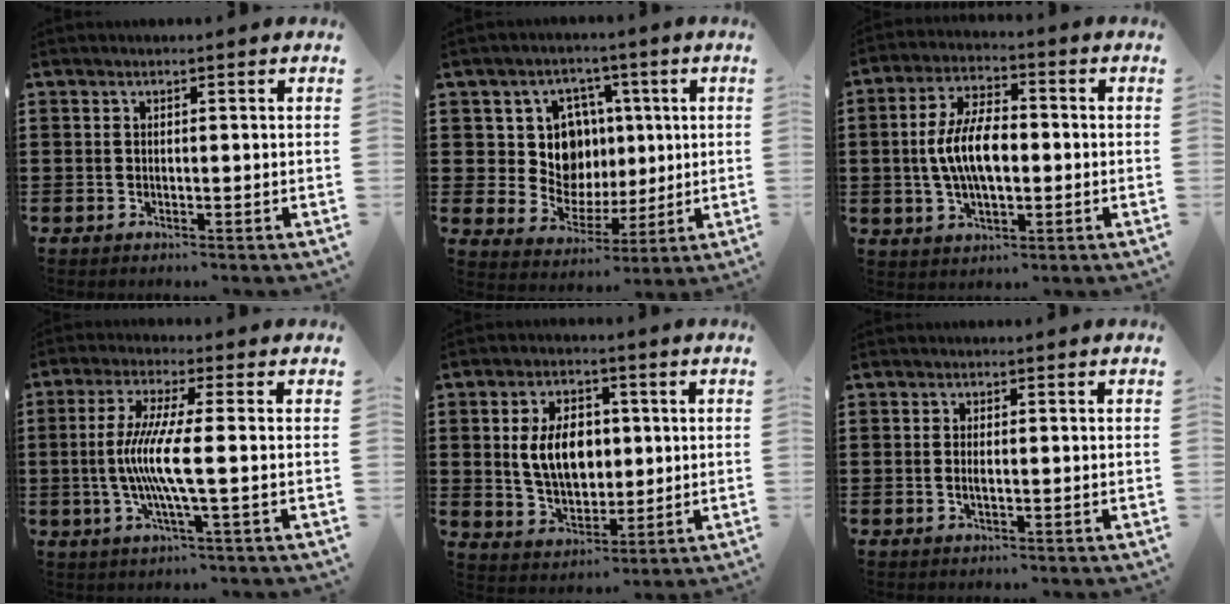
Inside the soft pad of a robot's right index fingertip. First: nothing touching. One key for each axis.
{"total": 9.7, "fx": 1.9, "fy": 8.6, "fz": 4.1, "tx": -0.095, "ty": 0.008, "tz": 0.042}
{"total": 8.9, "fx": -0.6, "fy": 4.1, "fz": 7.8, "tx": -0.169, "ty": 0.002, "tz": -0.016}
{"total": 7.9, "fx": -1.0, "fy": 0.0, "fz": 7.8, "tx": -0.168, "ty": -0.018, "tz": -0.029}
{"total": 8.6, "fx": 1.1, "fy": 5.6, "fz": 6.5, "tx": -0.132, "ty": 0.008, "tz": 0.013}
{"total": 1.1, "fx": -0.1, "fy": 0.3, "fz": 1.1, "tx": -0.021, "ty": -0.002, "tz": -0.002}